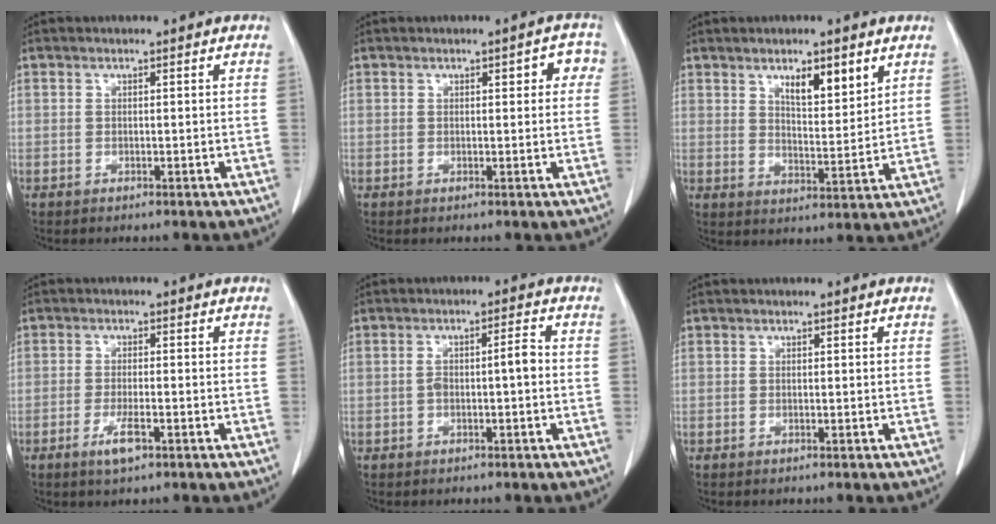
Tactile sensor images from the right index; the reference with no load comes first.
{"total": 3.3, "force": [1.1, 1.3, 2.9], "torque": [-0.024, 0.013, 0.007]}
{"total": 6.9, "force": [4.2, 1.8, 5.3], "torque": [-0.086, -0.006, 0.069]}
{"total": 3.6, "force": [-1.9, 0.7, 3.0], "torque": [-0.060, -0.004, -0.034]}
{"total": 3.7, "force": [-0.5, 0.8, 3.6], "torque": [-0.066, 0.017, -0.005]}
{"total": 0.0}